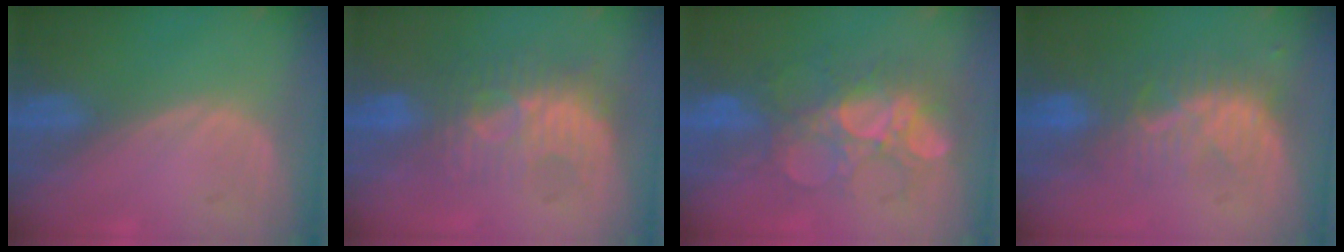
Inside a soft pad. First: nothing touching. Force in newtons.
{"total": 8.7, "press": 8.0, "slide": 3.4}
{"total": 9.1, "press": 8.6, "slide": 2.9}
{"total": 8.2, "press": 7.3, "slide": 3.7}